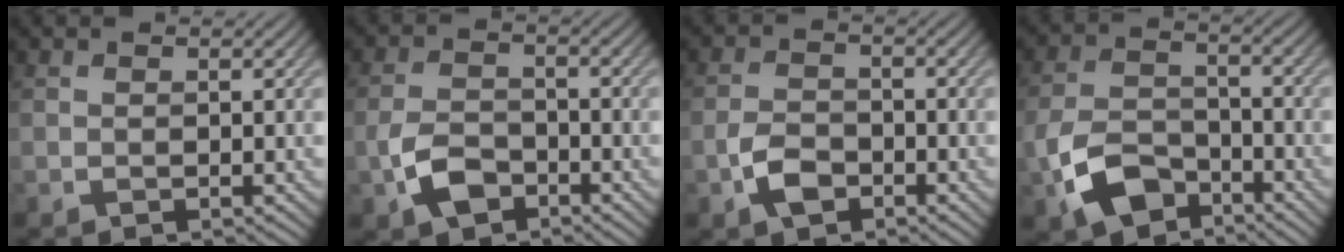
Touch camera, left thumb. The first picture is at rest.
{"total": 5.0, "force": [-2.8, 3.0, 2.9], "torque": [-0.069, -0.004, -0.063]}
{"total": 4.0, "force": [-2.3, 2.4, 2.3], "torque": [-0.052, -0.002, -0.052]}
{"total": 8.0, "force": [-4.5, 4.7, 4.7], "torque": [-0.117, -0.008, -0.094]}